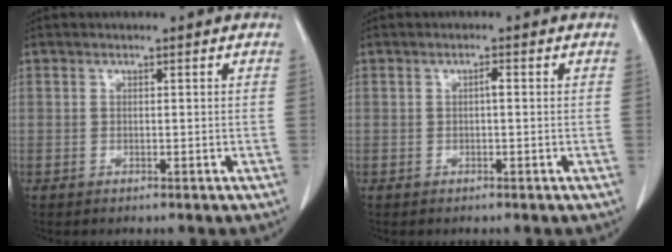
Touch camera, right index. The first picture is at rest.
{"total": 1.0, "force": [0.0, 0.2, 0.9], "torque": [-0.016, 0.003, 0.000]}